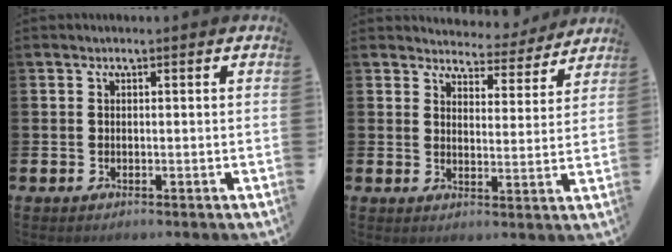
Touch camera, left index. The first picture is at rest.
{"total": 4.6, "force": [4.4, 1.2, 0.0], "torque": [-0.010, -0.038, 0.075]}